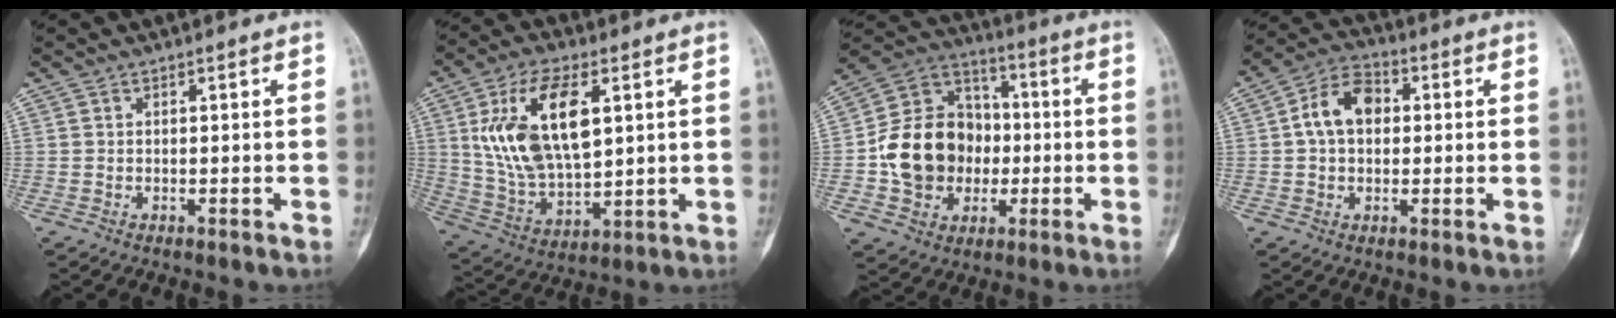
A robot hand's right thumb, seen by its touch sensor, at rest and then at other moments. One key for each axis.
{"total": 18.4, "fx": 5.1, "fy": 9.2, "fz": 15.1, "tx": -0.274, "ty": -0.013, "tz": 0.103}
{"total": 17.9, "fx": -1.8, "fy": 14.9, "fz": 9.8, "tx": -0.136, "ty": 0.034, "tz": -0.028}
{"total": 9.4, "fx": 1.2, "fy": 6.5, "fz": 6.7, "tx": -0.104, "ty": 0.022, "tz": 0.014}